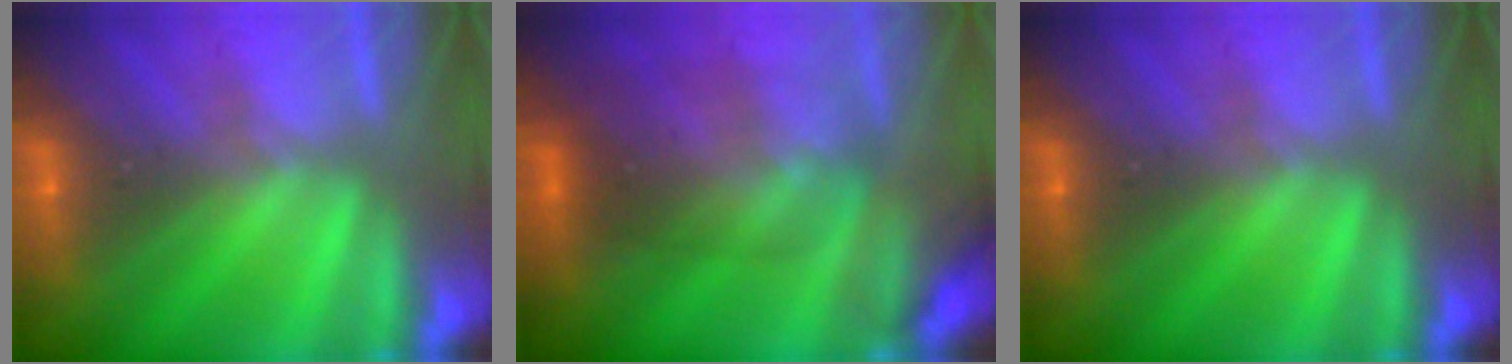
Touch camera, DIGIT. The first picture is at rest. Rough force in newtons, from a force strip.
{"total": 2.7}
{"total": 0.0}